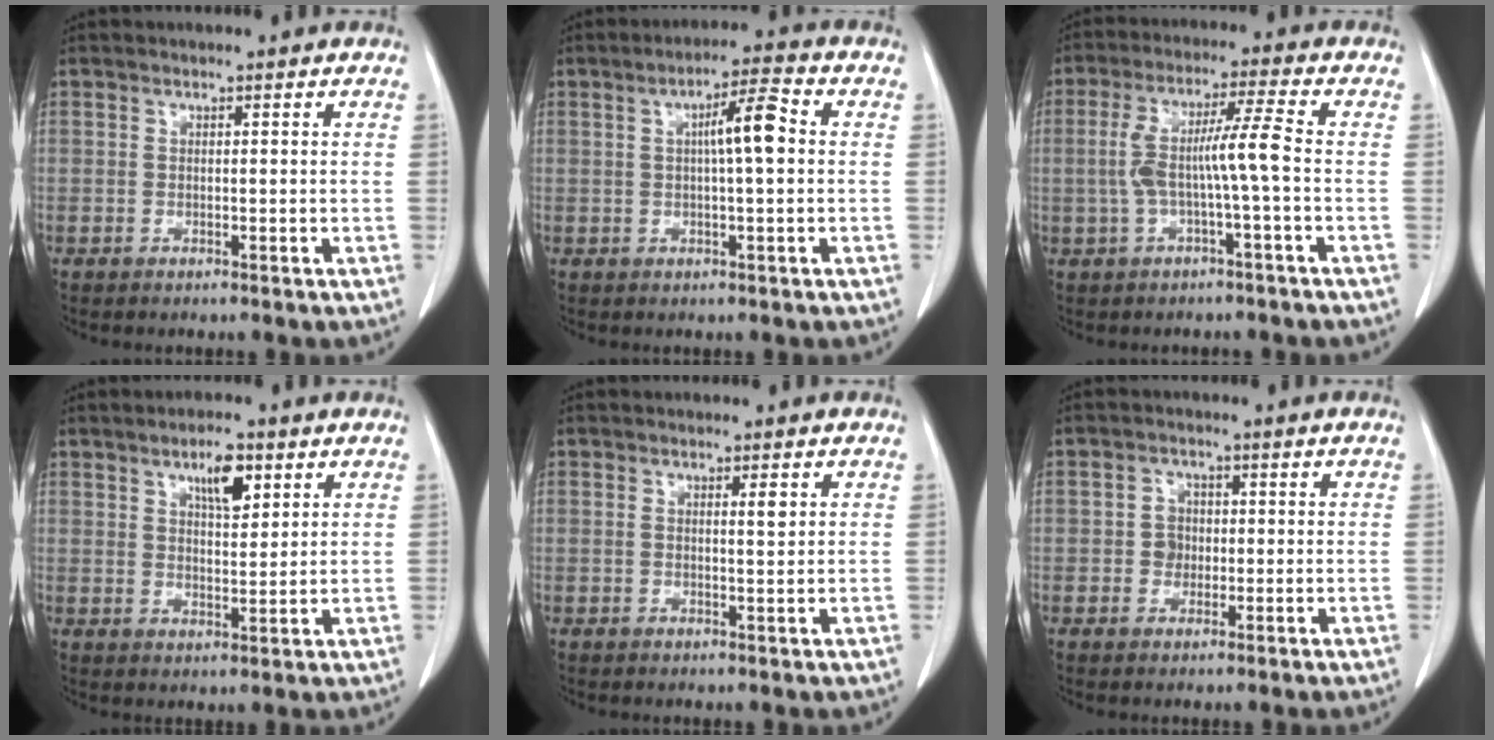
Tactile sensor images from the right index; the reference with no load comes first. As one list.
[{"total": 6.3, "force": [0.8, 0.6, 6.3], "torque": [-0.104, 0.014, 0.009]}, {"total": 7.5, "force": [-0.9, -0.3, 7.5], "torque": [-0.152, 0.022, -0.015]}, {"total": 5.7, "force": [3.0, 1.9, 4.5], "torque": [-0.076, 0.000, 0.049]}, {"total": 1.6, "force": [0.6, 0.1, 1.5], "torque": [-0.025, -0.002, 0.008]}, {"total": 2.7, "force": [-0.2, 2.4, 1.1], "torque": [-0.014, 0.006, -0.003]}]